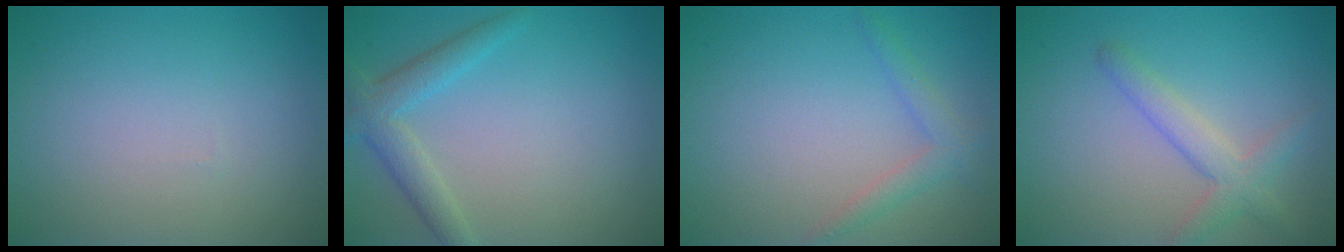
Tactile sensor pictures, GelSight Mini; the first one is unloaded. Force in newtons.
{"total": 3.1, "press": 3.1, "slide": 0.2}
{"total": 1.9, "press": 1.9, "slide": 0.2}
{"total": 2.9, "press": 2.9, "slide": 0.2}